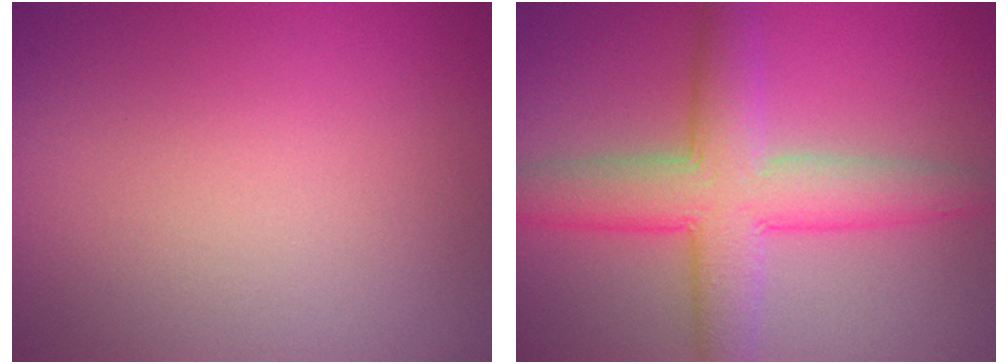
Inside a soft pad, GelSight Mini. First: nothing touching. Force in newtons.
{"total": 7.3, "press": 7.3, "slide": 0.2}